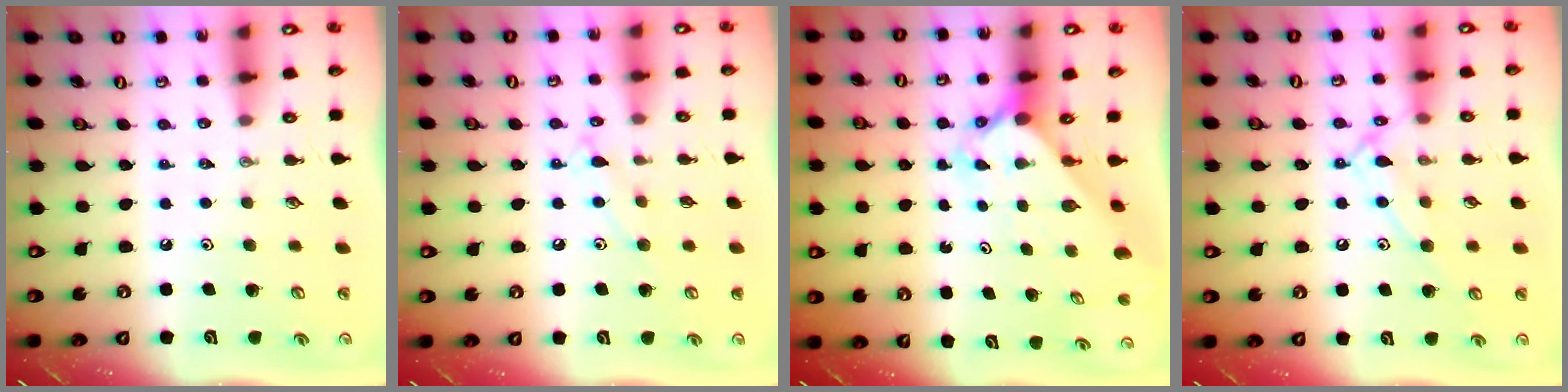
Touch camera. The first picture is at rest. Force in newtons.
{"total": 7.7, "press": 7.7, "slide": 0.5}
{"total": 2.4, "press": 2.4, "slide": 0.3}
{"total": 11.3, "press": 11.3, "slide": 0.8}